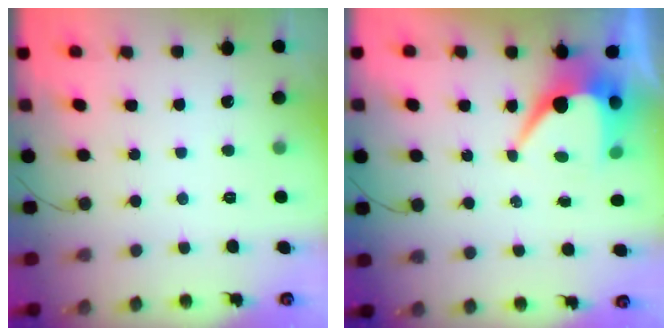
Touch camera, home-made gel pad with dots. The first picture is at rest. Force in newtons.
{"total": 8.0, "press": 8.0, "slide": 0.6}